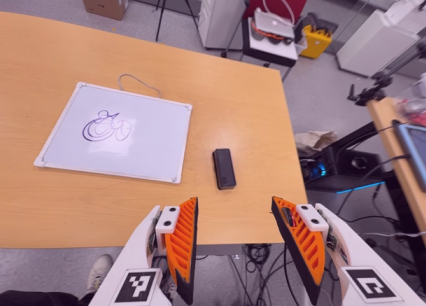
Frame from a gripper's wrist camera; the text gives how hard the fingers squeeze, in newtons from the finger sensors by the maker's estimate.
{"total": 0.0}